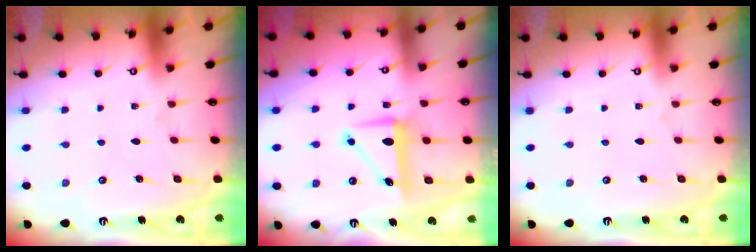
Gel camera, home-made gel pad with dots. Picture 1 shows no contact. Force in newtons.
{"total": 8.8, "press": 8.8, "slide": 0.4}
{"total": 0.0}